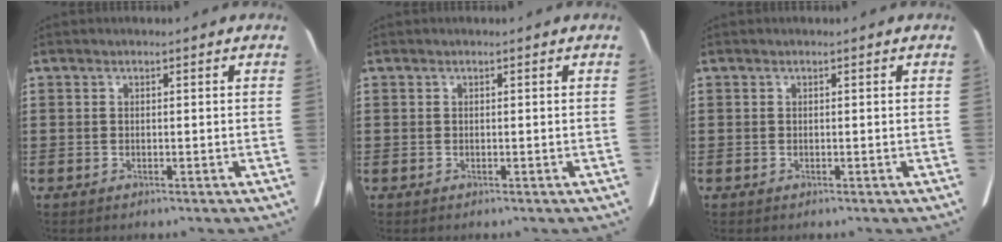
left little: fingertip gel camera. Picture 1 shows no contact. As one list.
[{"total": 0.0}, {"total": 0.0}]